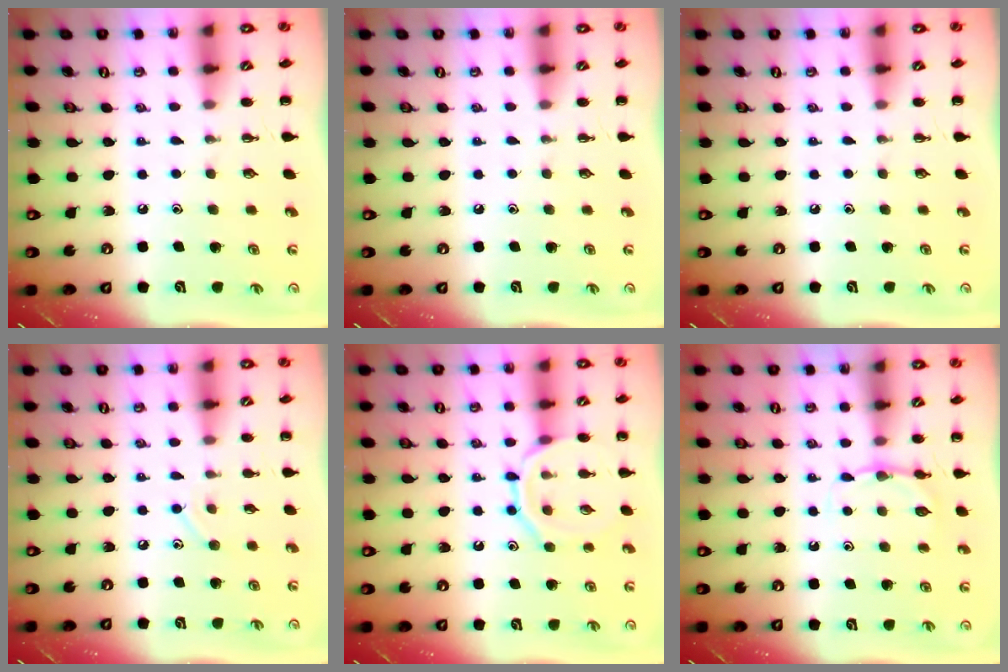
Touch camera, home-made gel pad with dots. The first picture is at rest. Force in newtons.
{"total": 0.0}
{"total": 0.0}
{"total": 6.2, "press": 5.9, "slide": 1.9}
{"total": 11.4, "press": 11.4, "slide": 0.8}
{"total": 5.9, "press": 5.7, "slide": 1.7}